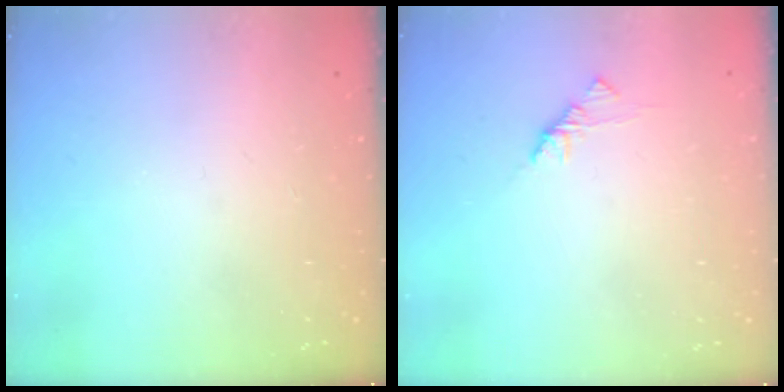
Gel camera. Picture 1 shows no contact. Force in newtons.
{"total": 1.9, "press": 1.7, "slide": 0.6}